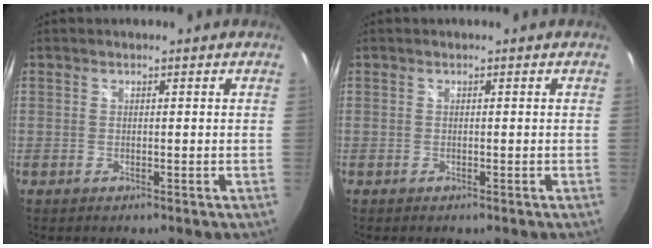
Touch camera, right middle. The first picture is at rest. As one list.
[{"total": 0.0}]